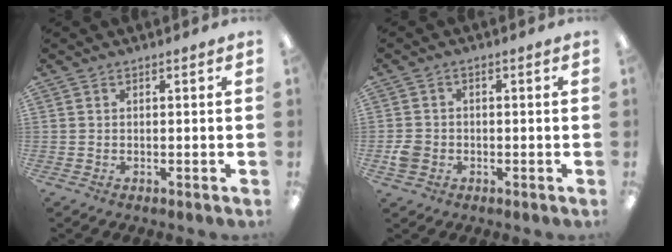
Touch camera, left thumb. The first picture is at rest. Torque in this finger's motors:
{"motor_torque": [-0.07, 0.09, -0.14, 0.06, 0.00]}